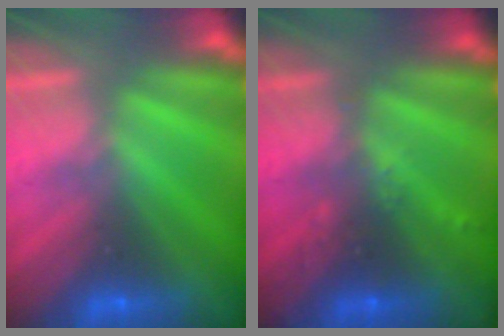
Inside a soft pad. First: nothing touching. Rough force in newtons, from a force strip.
{"total": 3.0}